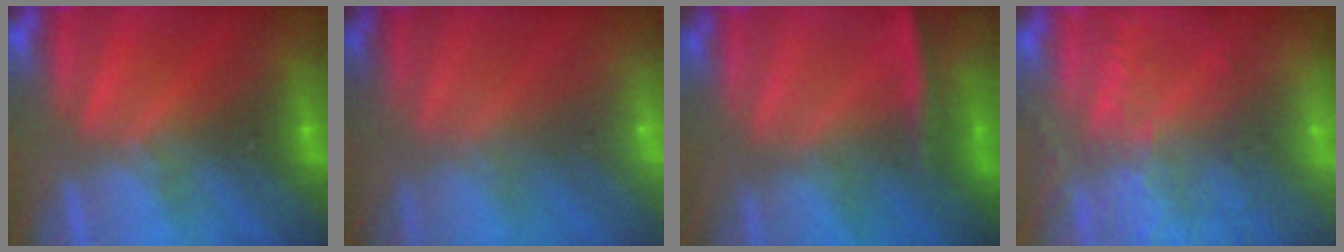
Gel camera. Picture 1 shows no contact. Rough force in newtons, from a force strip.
{"total": 9.0}
{"total": 3.0}
{"total": 6.6}